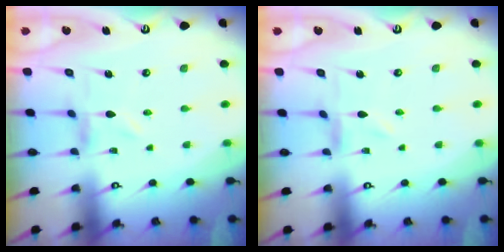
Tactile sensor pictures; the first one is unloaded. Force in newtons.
{"total": 0.0}